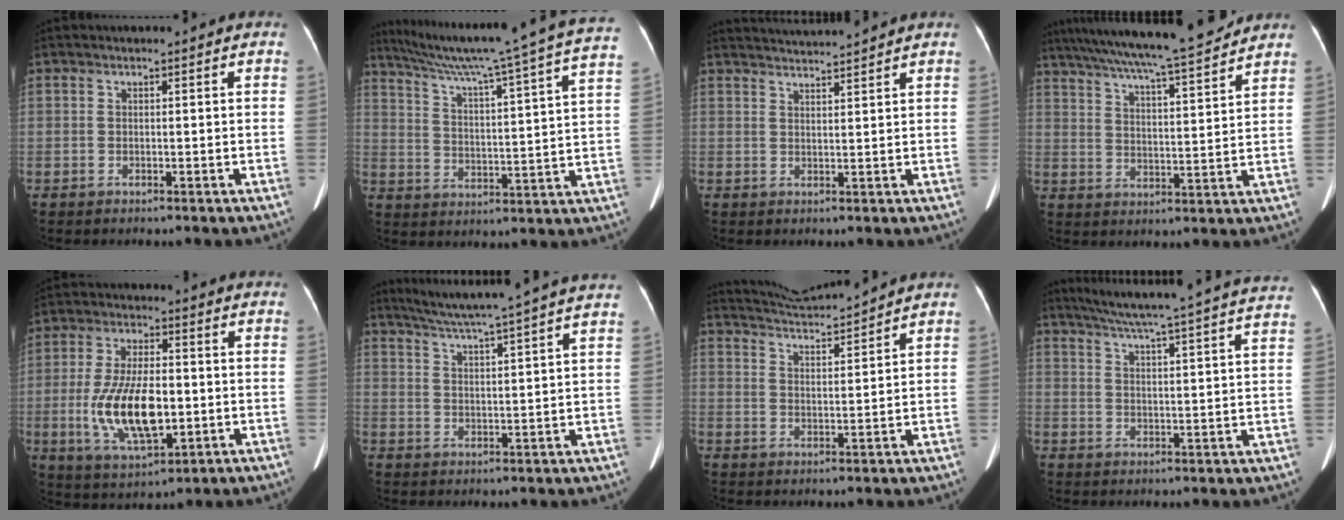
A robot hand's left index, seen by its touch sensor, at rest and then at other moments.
{"total": 26.0, "force": [21.8, -1.5, 14.1], "torque": [-0.229, -0.041, 0.292]}
{"total": 5.7, "force": [5.6, -0.6, 0.9], "torque": [-0.020, 0.015, 0.084]}
{"total": 19.3, "force": [17.0, 0.8, 9.1], "torque": [-0.161, 0.005, 0.252]}
{"total": 12.9, "force": [-2.3, 4.9, 11.7], "torque": [-0.240, -0.012, -0.035]}
{"total": 16.2, "force": [14.1, -1.4, 7.9], "torque": [-0.139, 0.000, 0.192]}
{"total": 8.6, "force": [8.4, -1.3, 1.7], "torque": [-0.045, 0.005, 0.142]}
{"total": 25.9, "force": [23.2, -0.3, 11.4], "torque": [-0.184, -0.027, 0.291]}